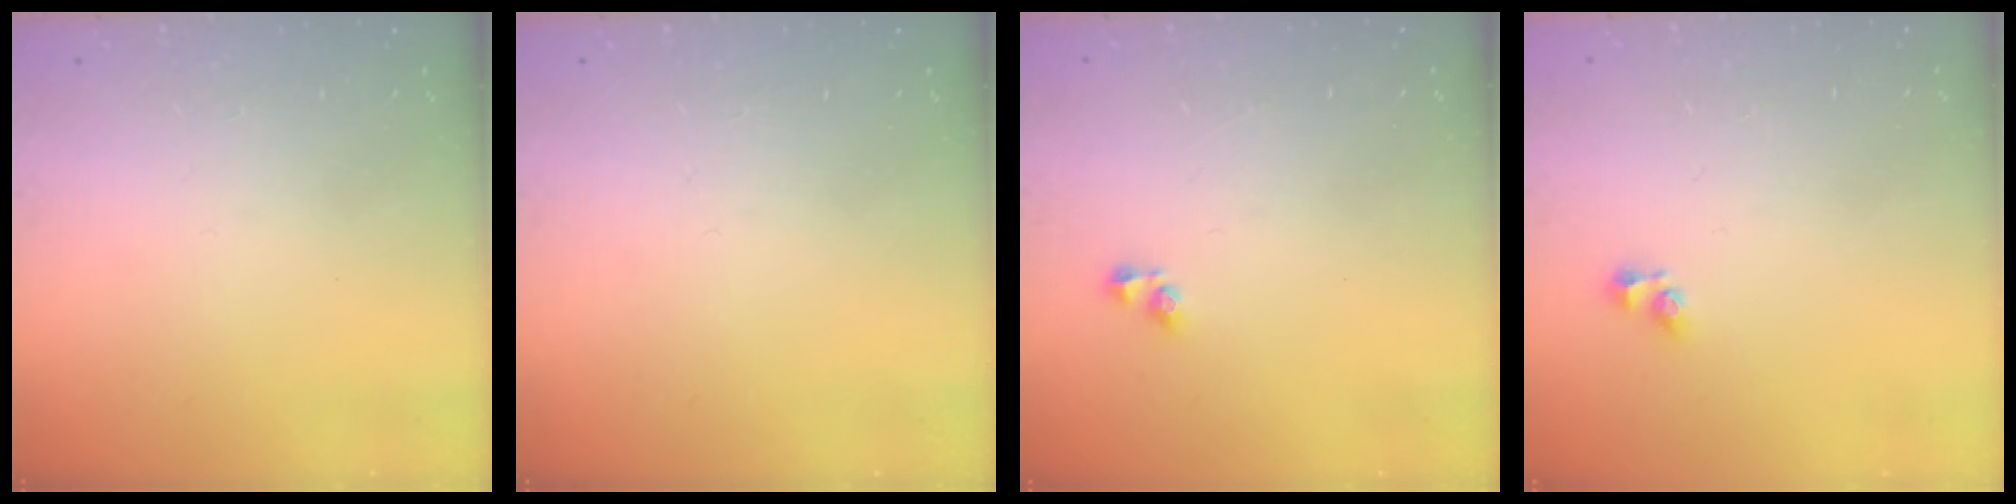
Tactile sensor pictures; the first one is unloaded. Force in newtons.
{"total": 0.0}
{"total": 2.7, "press": 2.7, "slide": 0.4}
{"total": 4.5, "press": 4.5, "slide": 0.3}